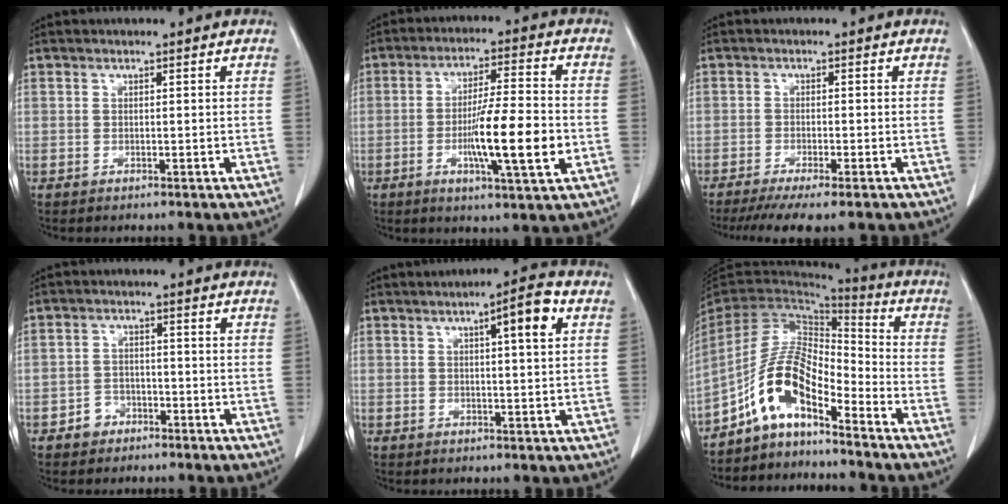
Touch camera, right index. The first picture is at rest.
{"total": 11.8, "force": [-2.7, 0.6, 11.4], "torque": [-0.192, -0.009, -0.048]}
{"total": 8.1, "force": [-6.4, 0.6, 4.9], "torque": [-0.069, -0.017, -0.099]}
{"total": 3.1, "force": [-1.9, 2.3, 0.6], "torque": [-0.009, 0.010, -0.034]}
{"total": 5.8, "force": [2.2, 0.5, 5.3], "torque": [-0.080, 0.006, 0.030]}
{"total": 10.4, "force": [-6.9, 3.2, 7.0], "torque": [-0.152, 0.025, -0.132]}